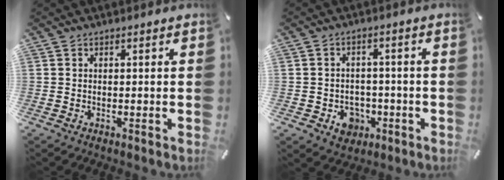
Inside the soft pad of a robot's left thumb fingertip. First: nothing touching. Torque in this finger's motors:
{"motor_torque": [-0.21, 0.37, -0.13, 0.26, 0.02]}